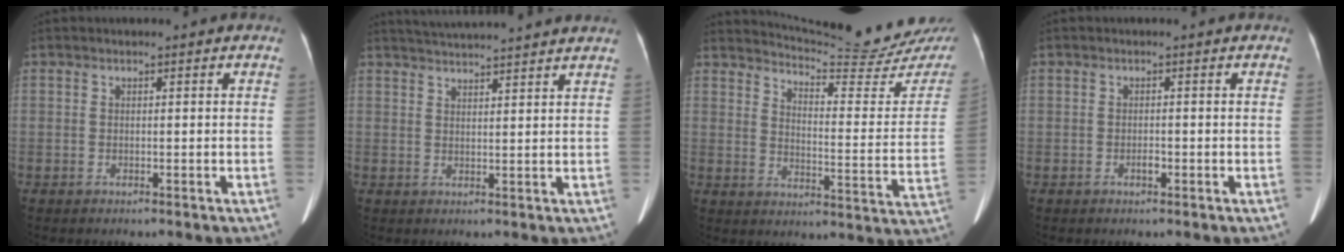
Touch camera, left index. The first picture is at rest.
{"total": 12.3, "force": [11.5, -0.7, 4.2], "torque": [-0.076, 0.015, 0.151]}
{"total": 21.9, "force": [20.9, 0.3, 6.5], "torque": [-0.100, -0.115, 0.251]}
{"total": 0.9, "force": [-0.6, 0.3, 0.6], "torque": [-0.014, -0.002, -0.011]}